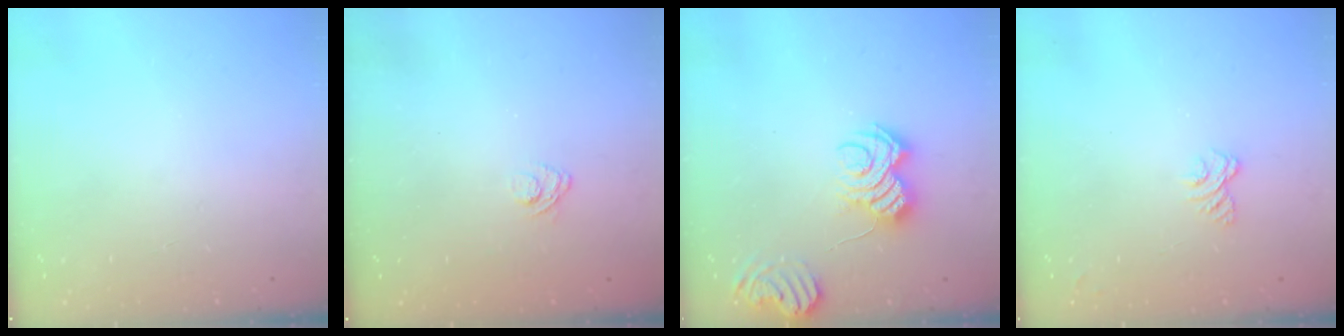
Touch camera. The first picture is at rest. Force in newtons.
{"total": 3.0, "press": 2.6, "slide": 1.4}
{"total": 8.9, "press": 8.9, "slide": 0.7}
{"total": 2.7, "press": 2.3, "slide": 1.4}